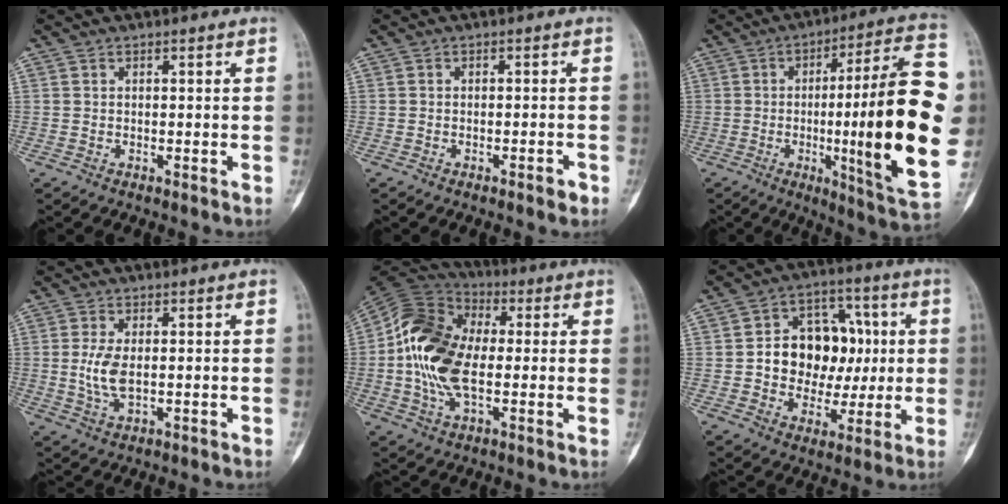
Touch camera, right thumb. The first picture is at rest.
{"total": 1.9, "force": [-1.2, 0.6, 1.4], "torque": [-0.022, 0.005, -0.017]}
{"total": 27.2, "force": [-1.8, 2.9, 27.0], "torque": [-0.385, 0.002, -0.029]}
{"total": 4.9, "force": [0.0, 2.3, 4.3], "torque": [-0.100, -0.007, 0.003]}
{"total": 16.8, "force": [-0.1, 9.8, 13.6], "torque": [-0.268, 0.019, -0.011]}
{"total": 15.2, "force": [0.8, 11.8, 9.6], "torque": [-0.090, 0.028, 0.018]}